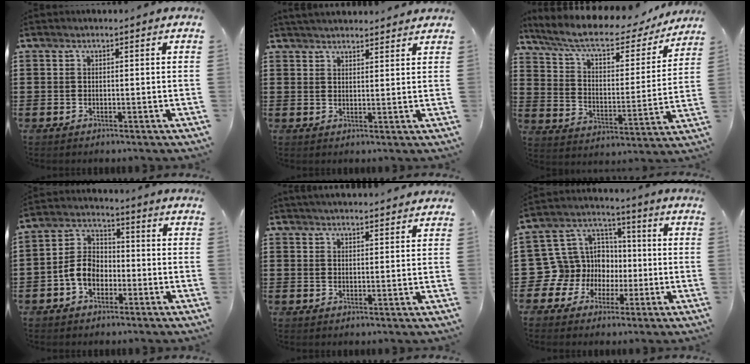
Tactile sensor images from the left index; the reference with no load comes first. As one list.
[{"total": 2.7, "force": [2.7, 0.0, 0.2], "torque": [-0.010, -0.002, 0.052]}, {"total": 9.0, "force": [7.0, 2.2, 5.1], "torque": [-0.125, -0.031, 0.118]}, {"total": 6.1, "force": [-2.5, 4.3, 3.6], "torque": [-0.095, 0.007, -0.055]}, {"total": 2.5, "force": [2.5, -0.1, 0.1], "torque": [-0.008, -0.005, 0.048]}, {"total": 11.1, "force": [-1.1, 10.7, 2.8], "torque": [-0.122, 0.000, -0.014]}]